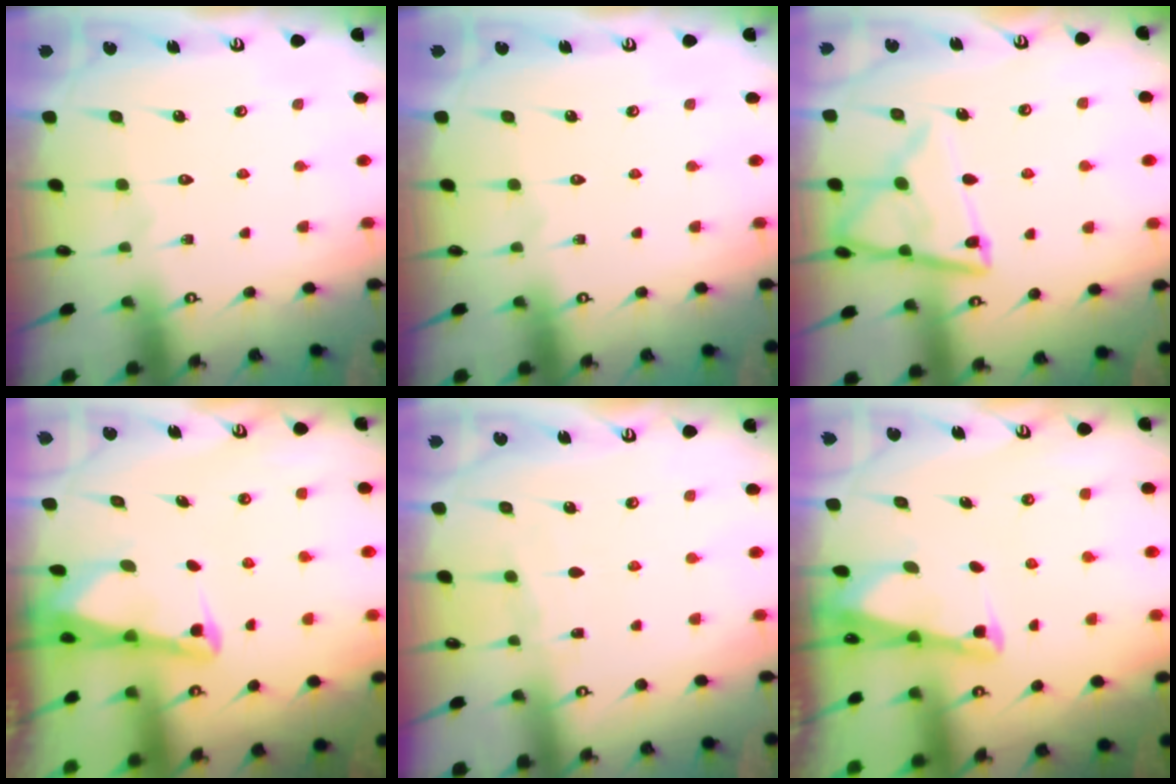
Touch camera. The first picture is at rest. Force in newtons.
{"total": 0.0}
{"total": 13.7, "press": 13.6, "slide": 1.2}
{"total": 2.7, "press": 2.6, "slide": 0.6}
{"total": 3.6, "press": 3.5, "slide": 0.5}
{"total": 3.4, "press": 3.3, "slide": 0.3}